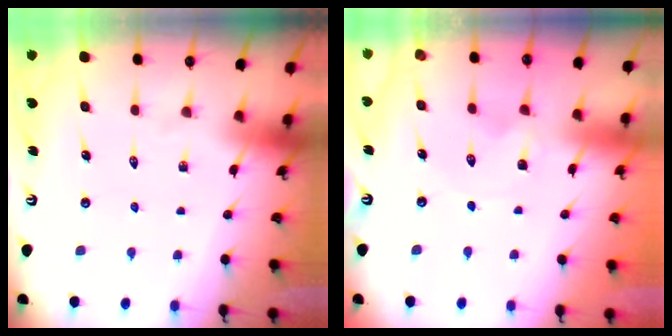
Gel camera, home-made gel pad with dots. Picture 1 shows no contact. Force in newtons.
{"total": 0.0}